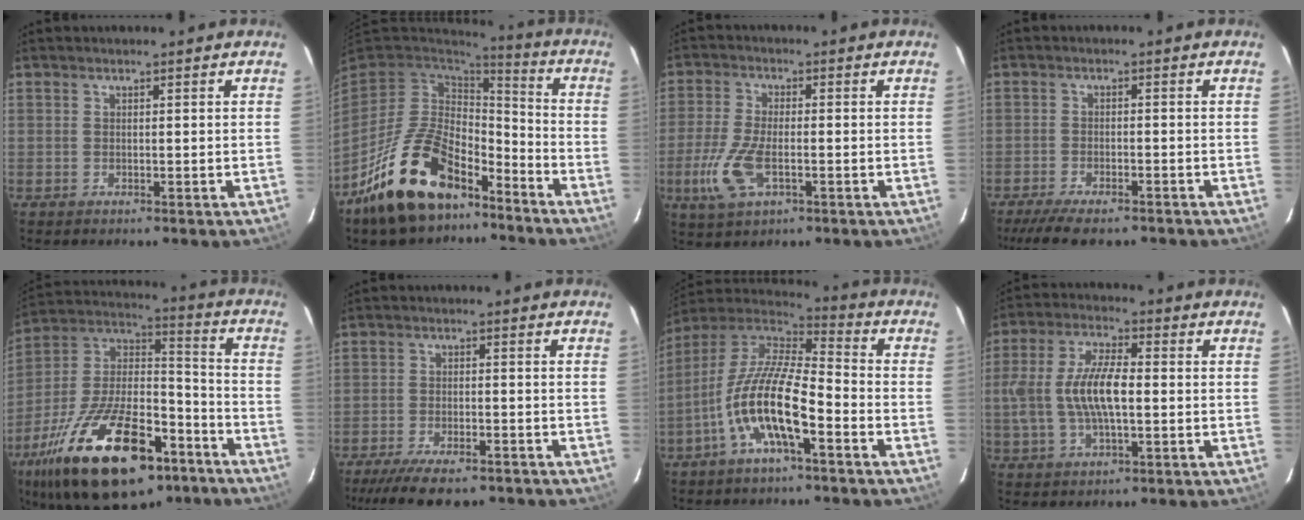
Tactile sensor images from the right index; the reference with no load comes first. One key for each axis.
{"total": 20.4, "fx": -12.5, "fy": 10.6, "fz": 12.1, "tx": -0.247, "ty": -0.004, "tz": -0.204}
{"total": 9.2, "fx": -3.1, "fy": 3.9, "fz": 7.7, "tx": -0.177, "ty": -0.009, "tz": -0.060}
{"total": 9.6, "fx": -7.9, "fy": 2.5, "fz": 4.9, "tx": -0.117, "ty": -0.026, "tz": -0.129}
{"total": 31.1, "fx": -18.1, "fy": 13.7, "fz": 21.3, "tx": -0.400, "ty": -0.006, "tz": -0.282}
{"total": 12.1, "fx": -9.5, "fy": 3.8, "fz": 6.4, "tx": -0.143, "ty": -0.026, "tz": -0.150}
{"total": 15.4, "fx": -6.3, "fy": 4.1, "fz": 13.5, "tx": -0.259, "ty": -0.007, "tz": -0.127}
{"total": 11.5, "fx": -0.8, "fy": 4.5, "fz": 10.6, "tx": -0.218, "ty": 0.007, "tz": -0.013}